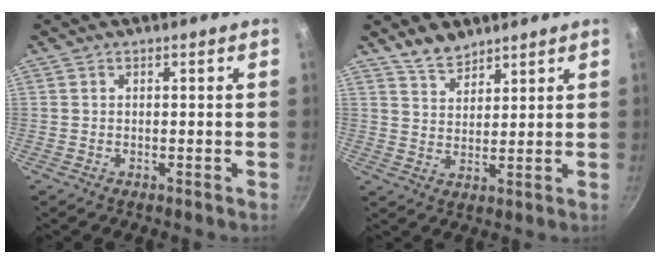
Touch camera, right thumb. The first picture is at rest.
{"total": 5.3, "force": [4.4, 2.5, 1.5], "torque": [-0.014, -0.021, 0.085]}